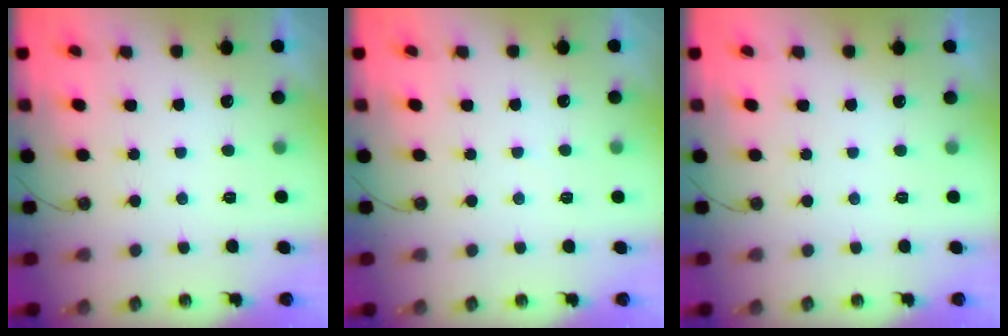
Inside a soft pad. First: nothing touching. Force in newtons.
{"total": 2.9, "press": 2.9, "slide": 0.4}
{"total": 0.0}